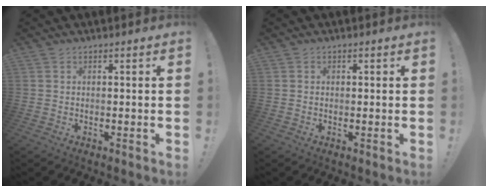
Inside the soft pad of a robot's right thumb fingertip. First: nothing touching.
{"total": 0.7, "force": [0.0, 0.7, 0.2], "torque": [-0.005, 0.004, 0.001]}